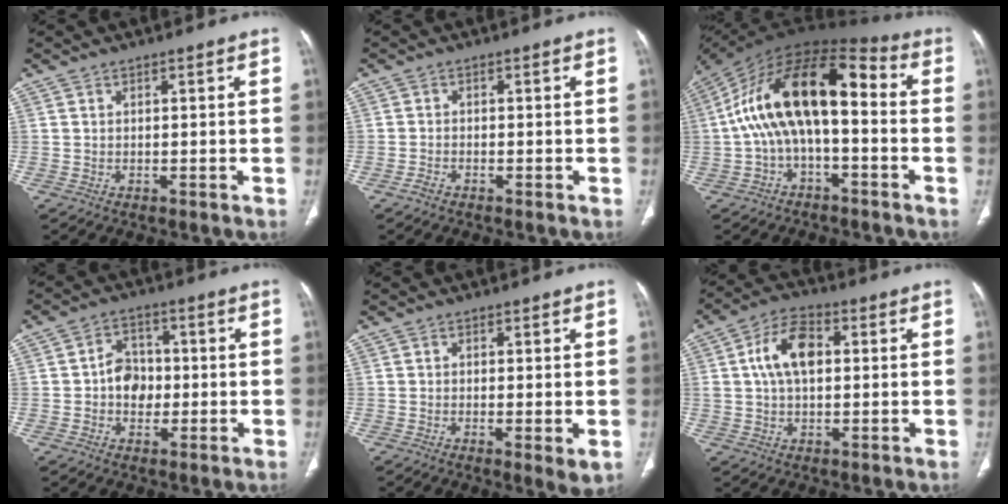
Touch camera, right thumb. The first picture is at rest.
{"total": 1.2, "force": [-1.0, 0.4, 0.6], "torque": [-0.020, 0.002, -0.021]}
{"total": 18.2, "force": [-0.6, 8.6, 16.0], "torque": [-0.275, 0.069, -0.018]}
{"total": 6.5, "force": [-0.6, 5.3, 3.7], "torque": [-0.028, 0.016, -0.016]}
{"total": 3.7, "force": [-0.7, 1.0, 3.5], "torque": [-0.058, -0.012, -0.013]}
{"total": 9.7, "force": [1.7, 5.8, 7.6], "torque": [-0.137, 0.017, 0.027]}